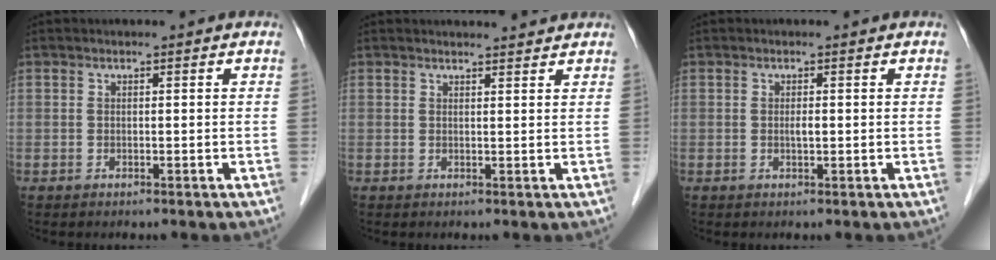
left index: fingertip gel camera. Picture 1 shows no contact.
{"total": 3.3, "force": [3.2, 0.2, 0.6], "torque": [-0.013, 0.001, 0.035]}
{"total": 0.9, "force": [-0.3, 0.2, 0.8], "torque": [-0.013, -0.006, -0.006]}